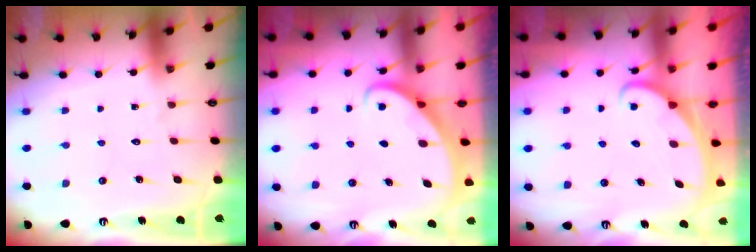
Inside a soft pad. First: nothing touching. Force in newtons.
{"total": 2.9, "press": 2.9, "slide": 0.2}
{"total": 2.1, "press": 2.1, "slide": 0.1}